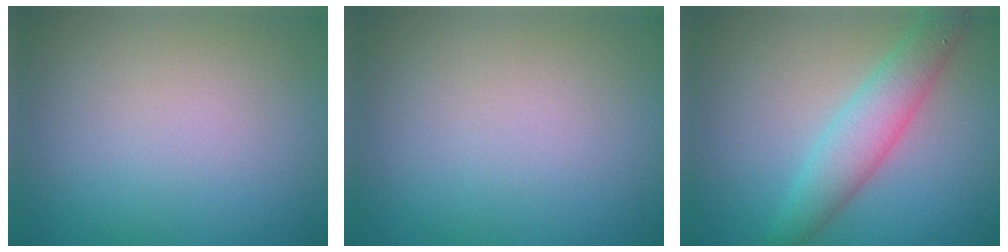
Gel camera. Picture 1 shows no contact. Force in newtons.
{"total": 0.0}
{"total": 3.9, "press": 3.9, "slide": 0.0}